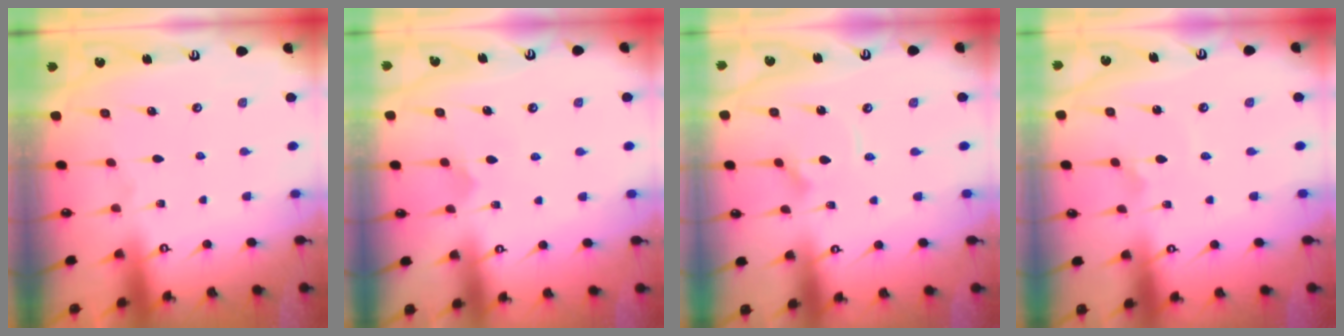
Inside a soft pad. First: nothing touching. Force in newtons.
{"total": 6.4, "press": 6.3, "slide": 0.6}
{"total": 3.3, "press": 3.3, "slide": 0.4}
{"total": 2.3, "press": 2.3, "slide": 0.1}